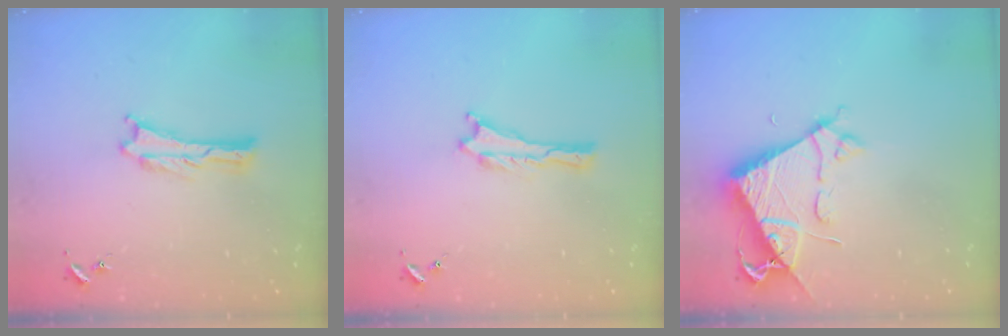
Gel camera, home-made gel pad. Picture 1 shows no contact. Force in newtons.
{"total": 0.0}
{"total": 6.6, "press": 6.5, "slide": 0.6}